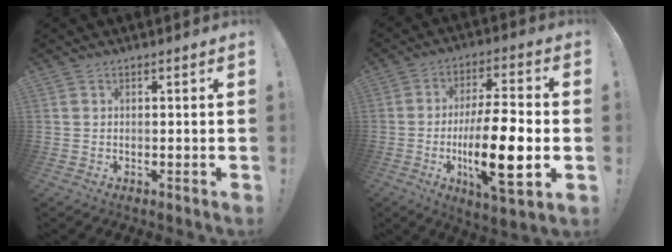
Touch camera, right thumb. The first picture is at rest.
{"total": 18.4, "force": [-3.8, 5.2, 17.3], "torque": [-0.296, 0.000, -0.065]}